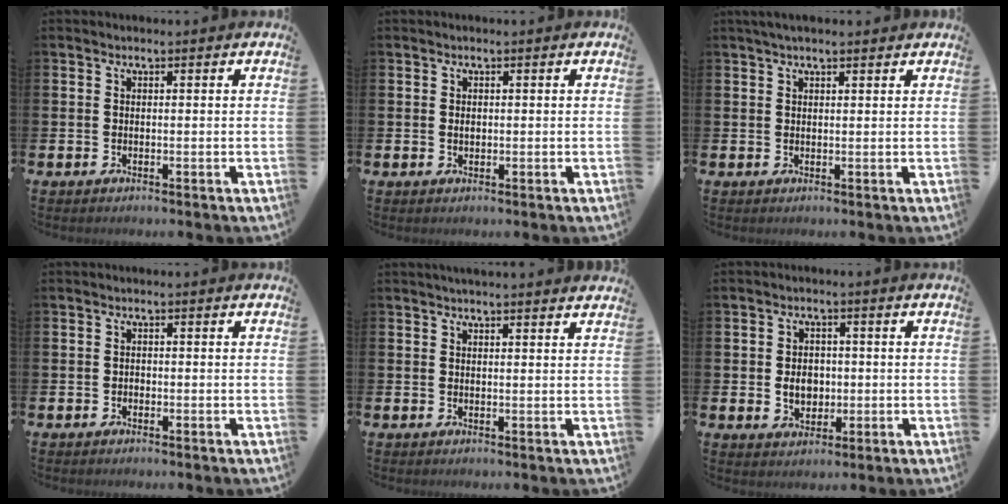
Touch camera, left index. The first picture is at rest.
{"total": 0.7, "force": [0.1, 0.5, 0.5], "torque": [-0.011, 0.004, 0.002]}
{"total": 1.9, "force": [1.6, 0.4, 1.0], "torque": [-0.020, 0.006, 0.028]}
{"total": 0.6, "force": [-0.4, 0.5, 0.1], "torque": [-0.011, 0.007, -0.007]}
{"total": 2.0, "force": [1.9, -0.2, 0.3], "torque": [-0.005, -0.008, 0.035]}
{"total": 3.7, "force": [0.0, 2.9, 2.3], "torque": [-0.035, 0.004, -0.008]}